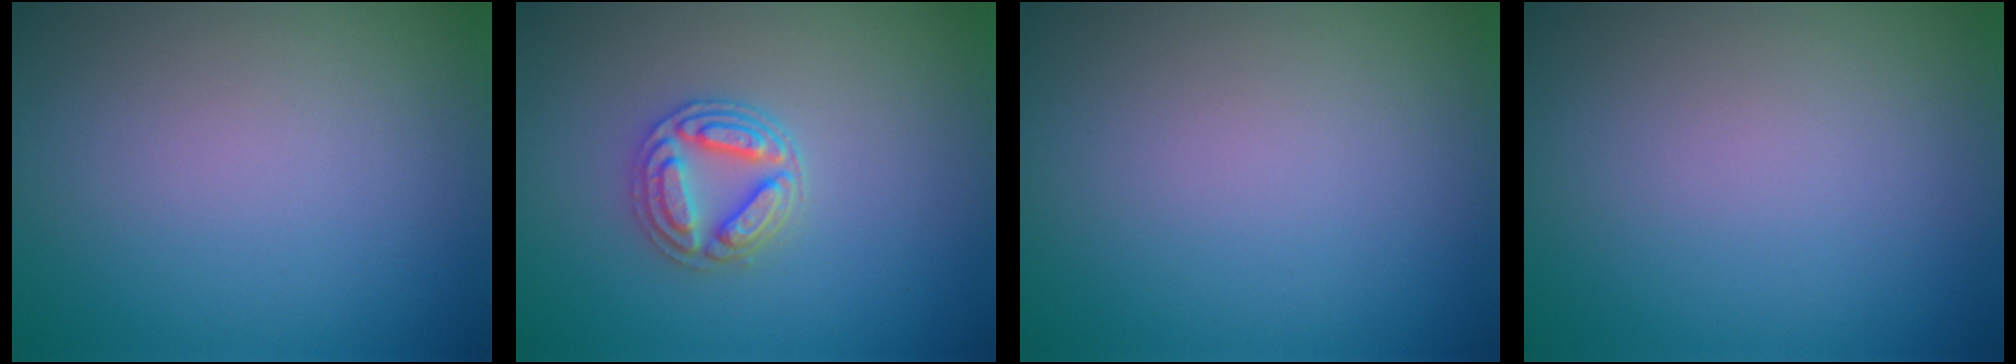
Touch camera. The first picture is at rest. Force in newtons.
{"total": 3.2, "press": 2.9, "slide": 1.3}
{"total": 0.0}
{"total": 0.0}